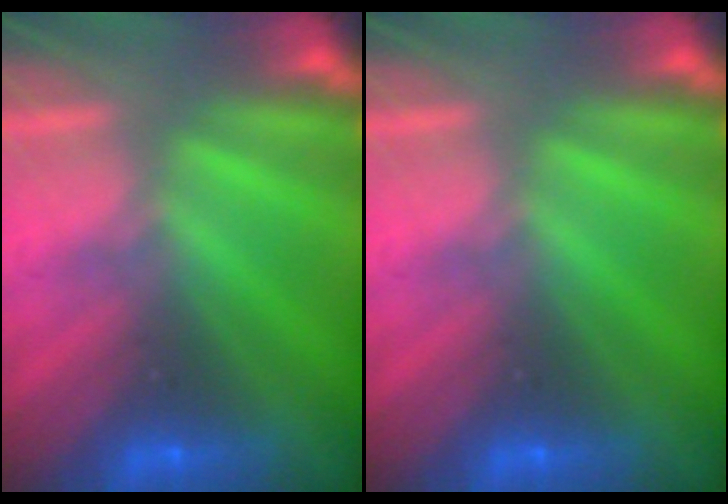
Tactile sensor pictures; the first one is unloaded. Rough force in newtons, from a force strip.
{"total": 0.0}